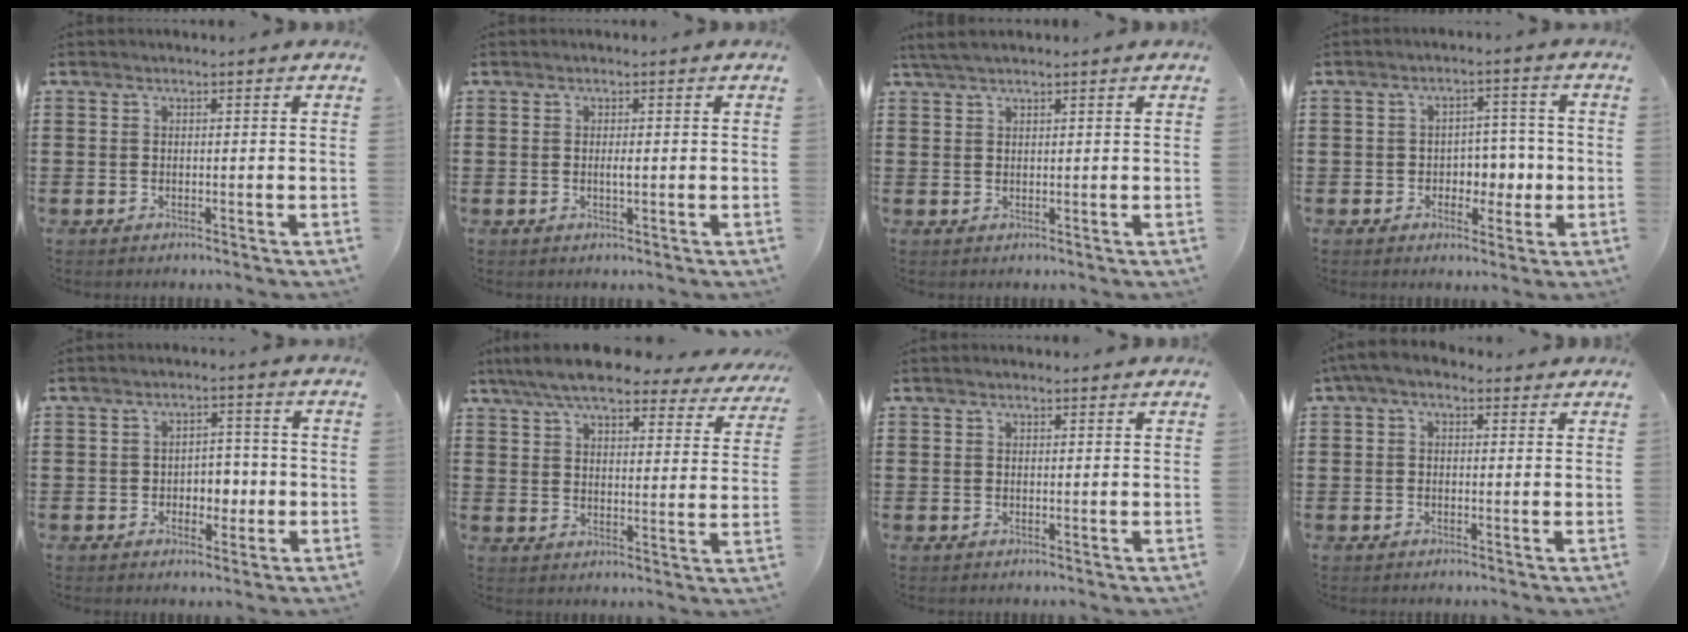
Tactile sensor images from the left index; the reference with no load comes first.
{"total": 1.2, "force": [0.1, 0.2, 1.2], "torque": [-0.024, -0.004, 0.002]}
{"total": 2.6, "force": [1.9, 0.5, 1.7], "torque": [-0.036, 0.002, 0.037]}
{"total": 4.7, "force": [-0.7, 3.9, 2.6], "torque": [-0.047, 0.003, -0.021]}
{"total": 3.9, "force": [-0.9, 2.8, 2.5], "torque": [-0.047, 0.003, -0.023]}
{"total": 8.4, "force": [7.4, 1.3, 3.9], "torque": [-0.105, -0.027, 0.132]}
{"total": 1.0, "force": [0.8, 0.2, 0.6], "torque": [-0.012, 0.001, 0.014]}
{"total": 2.8, "force": [1.2, 1.6, 2.0], "torque": [-0.043, 0.008, 0.020]}